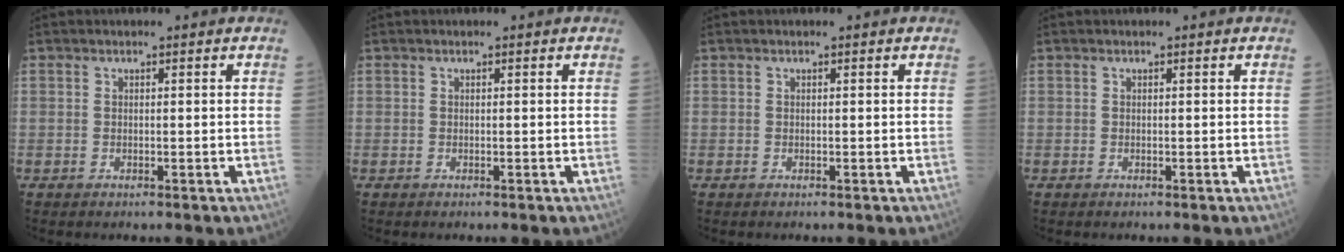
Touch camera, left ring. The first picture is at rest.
{"total": 0.0}
{"total": 0.0}
{"total": 0.0}